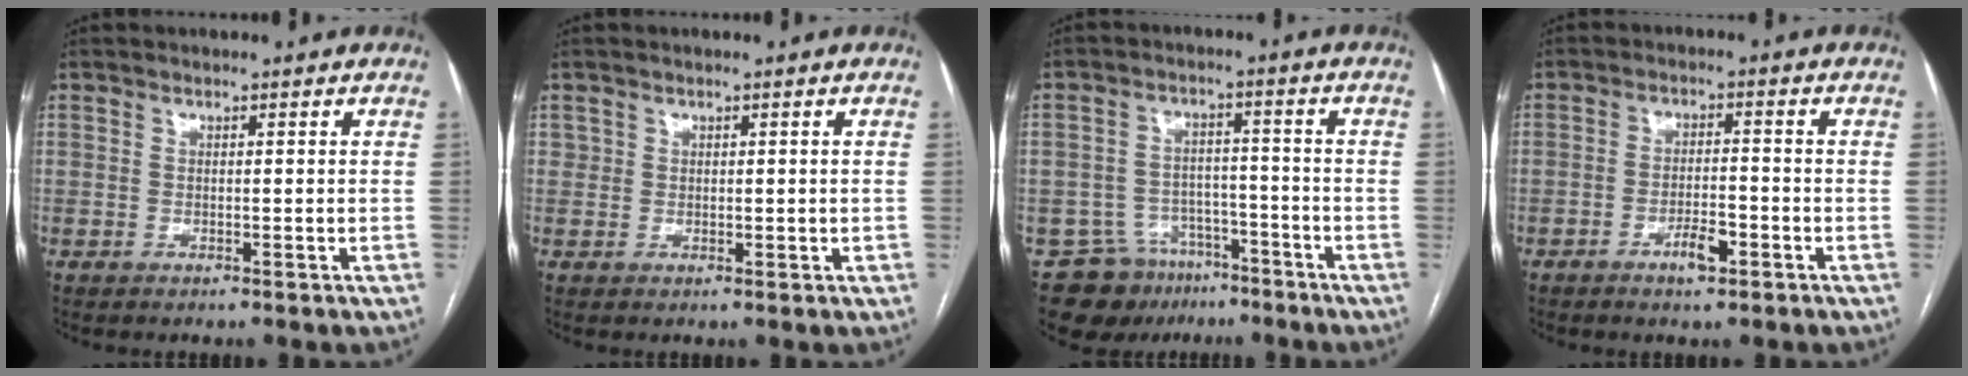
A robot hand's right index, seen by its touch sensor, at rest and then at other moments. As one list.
[{"total": 1.5, "force": [0.5, 1.3, 0.4], "torque": [-0.004, 0.002, 0.010]}, {"total": 9.7, "force": [-6.9, 6.7, 1.5], "torque": [-0.022, 0.032, -0.100]}, {"total": 4.0, "force": [-2.2, 1.2, 3.1], "torque": [-0.055, 0.002, -0.037]}]